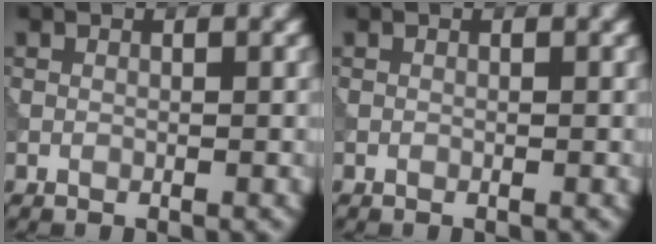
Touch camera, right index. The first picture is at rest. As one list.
[{"total": 0.0}]